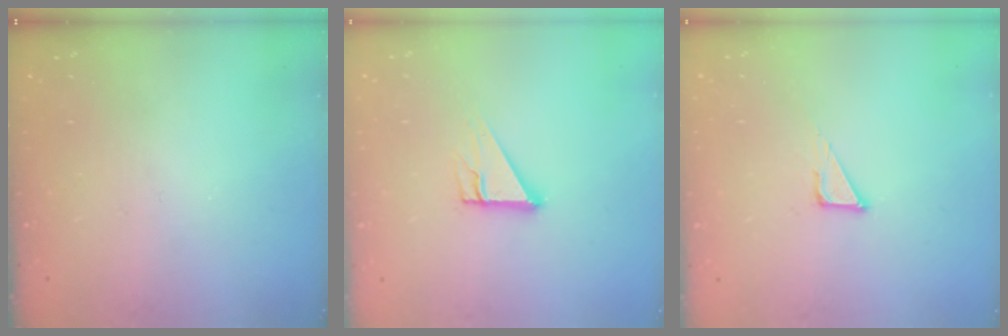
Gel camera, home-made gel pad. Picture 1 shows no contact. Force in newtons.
{"total": 5.1, "press": 5.0, "slide": 0.4}
{"total": 3.6, "press": 3.6, "slide": 0.3}